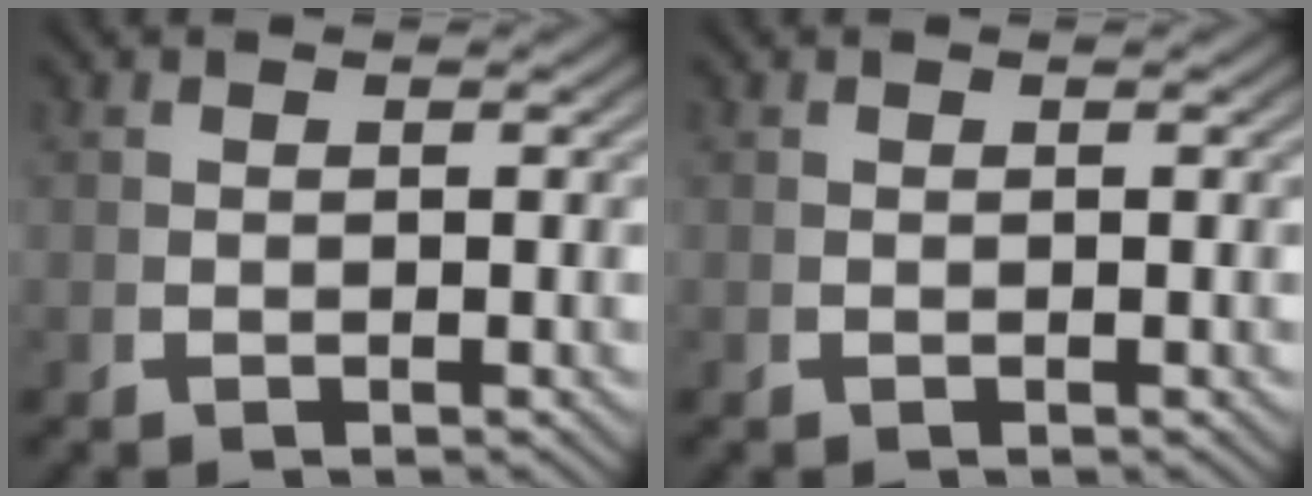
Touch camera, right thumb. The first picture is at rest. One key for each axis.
{"total": 0.0}